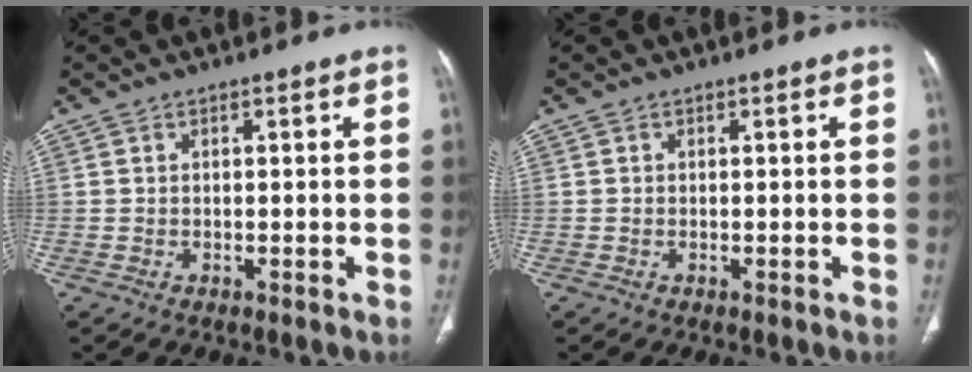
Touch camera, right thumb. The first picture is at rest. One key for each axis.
{"total": 0.0}